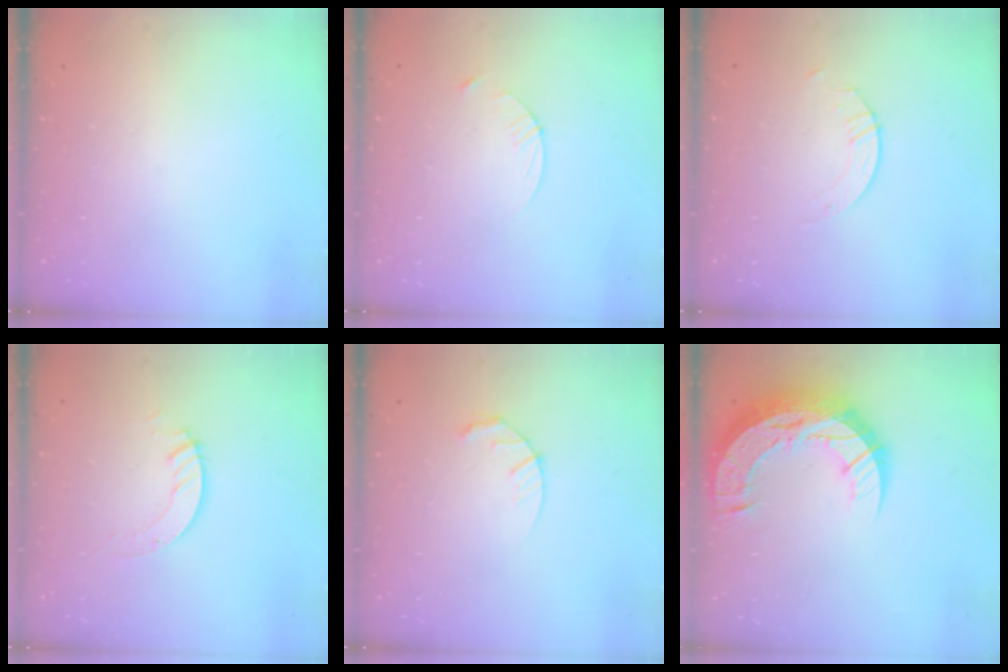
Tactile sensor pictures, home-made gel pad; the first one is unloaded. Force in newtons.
{"total": 3.8, "press": 3.8, "slide": 0.5}
{"total": 2.6, "press": 2.6, "slide": 0.2}
{"total": 3.8, "press": 3.8, "slide": 0.4}
{"total": 4.3, "press": 4.3, "slide": 0.7}
{"total": 19.2, "press": 19.1, "slide": 1.4}